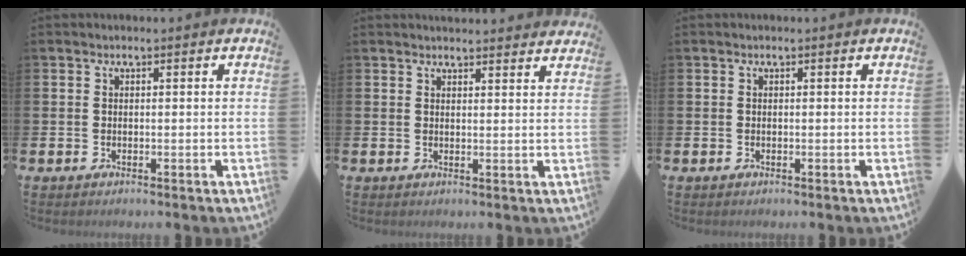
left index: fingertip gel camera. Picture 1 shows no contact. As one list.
[{"total": 2.4, "force": [2.4, 0.2, -0.1], "torque": [0.009, -0.018, 0.042]}, {"total": 0.0}]